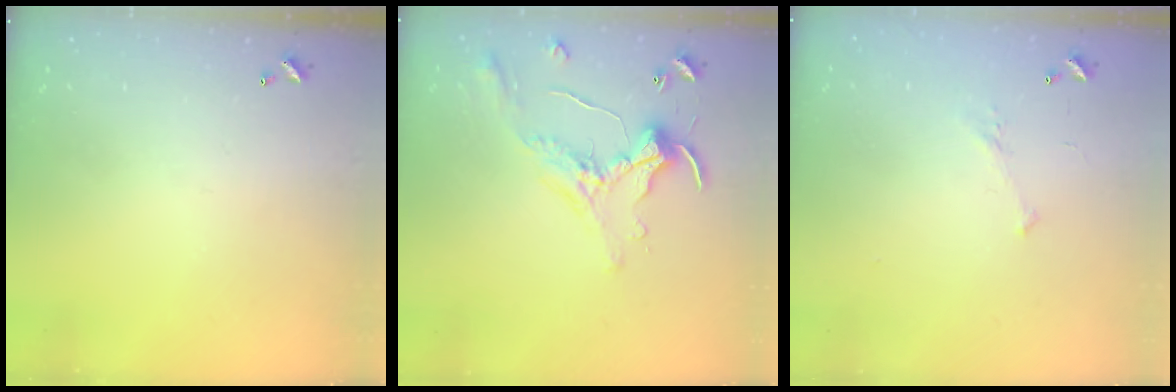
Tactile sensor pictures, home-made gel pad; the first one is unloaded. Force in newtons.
{"total": 0.7, "press": 0.5, "slide": 0.4}
{"total": 4.2, "press": 4.0, "slide": 1.1}